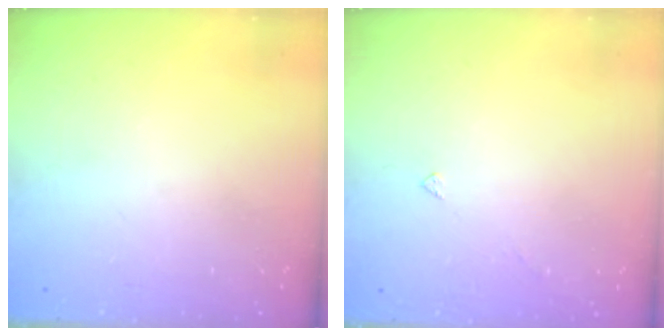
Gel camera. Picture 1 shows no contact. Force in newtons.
{"total": 2.3, "press": 2.3, "slide": 0.5}